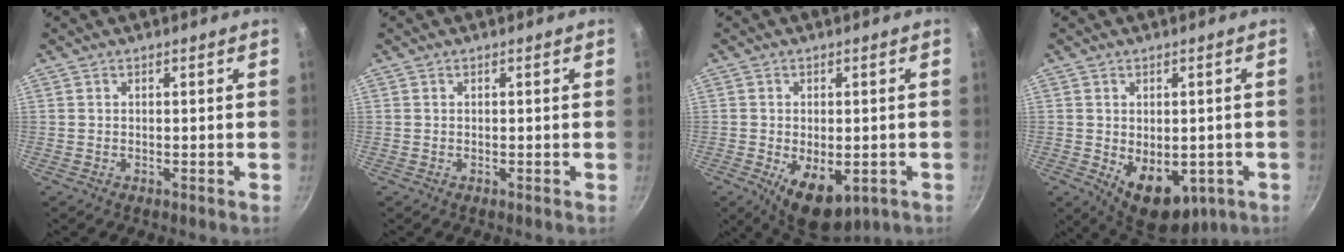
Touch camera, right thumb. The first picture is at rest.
{"total": 0.0}
{"total": 10.1, "force": [-3.2, 5.6, 7.7], "torque": [-0.091, -0.004, -0.030]}
{"total": 11.7, "force": [-3.1, 7.5, 8.4], "torque": [-0.083, -0.011, -0.021]}